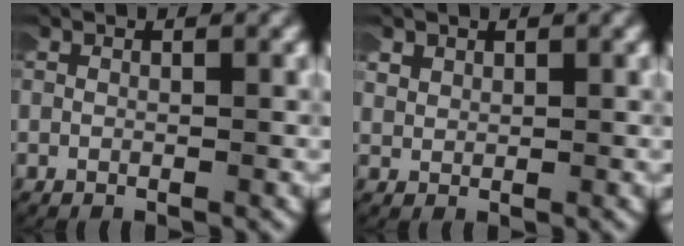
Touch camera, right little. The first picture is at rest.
{"total": 1.4, "force": [0.9, 0.9, 0.6], "torque": [-0.024, -0.005, 0.021]}